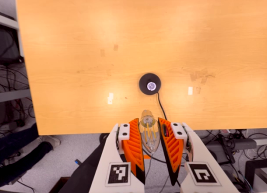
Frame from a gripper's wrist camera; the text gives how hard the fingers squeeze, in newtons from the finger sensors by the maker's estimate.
{"total": 13.8, "left": 14.7, "right": 12.9}